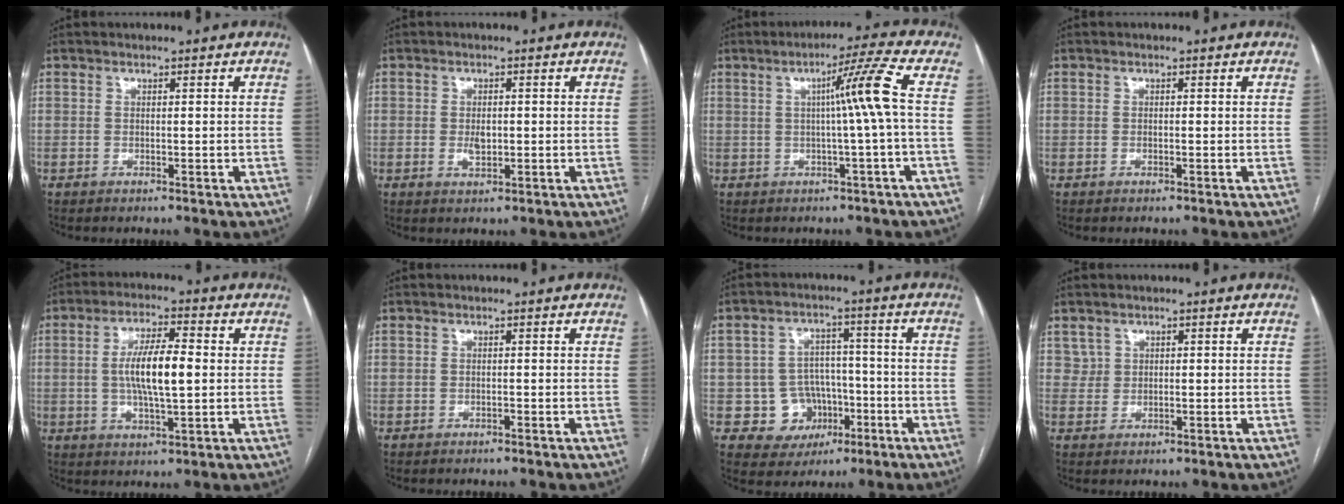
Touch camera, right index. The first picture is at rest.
{"total": 2.3, "force": [-0.2, 1.2, 2.0], "torque": [-0.035, -0.001, 0.000]}
{"total": 7.0, "force": [0.3, -2.0, 6.7], "torque": [-0.105, 0.010, 0.009]}
{"total": 0.0}
{"total": 9.4, "force": [0.3, 2.3, 9.1], "torque": [-0.174, 0.008, 0.005]}
{"total": 0.0}
{"total": 8.0, "force": [-2.5, 7.5, 1.5], "torque": [-0.012, 0.024, -0.030]}
{"total": 1.7, "force": [0.9, 1.4, 0.0], "torque": [0.011, 0.005, 0.011]}